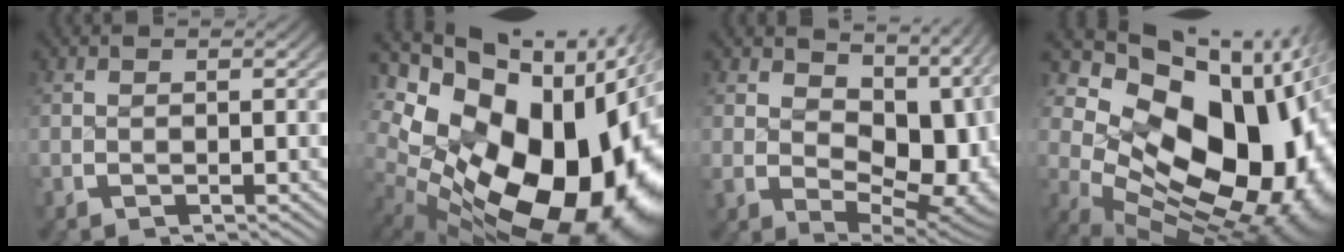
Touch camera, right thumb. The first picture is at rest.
{"total": 27.2, "force": [-1.5, 18.3, 20.1], "torque": [-0.332, -0.040, -0.015]}
{"total": 11.4, "force": [1.3, 6.9, 9.0], "torque": [-0.136, -0.017, 0.028]}
{"total": 21.7, "force": [-0.7, 13.6, 16.9], "torque": [-0.272, -0.037, 0.002]}